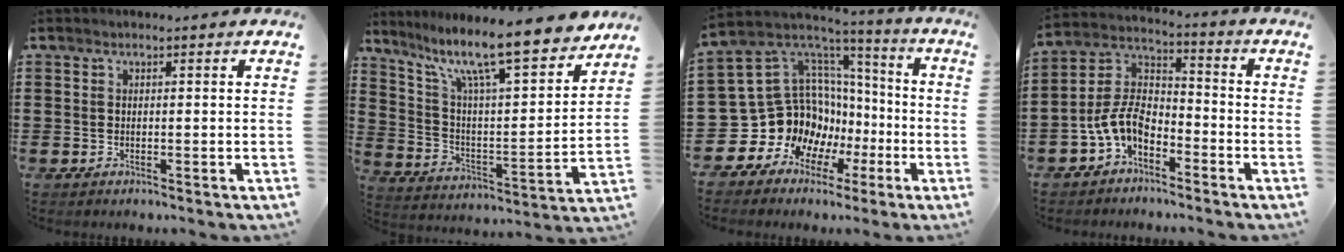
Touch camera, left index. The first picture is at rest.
{"total": 12.6, "force": [10.0, 1.8, 7.5], "torque": [-0.164, -0.066, 0.166]}
{"total": 13.7, "force": [-2.7, 12.8, 4.0], "torque": [-0.142, -0.040, -0.015]}
{"total": 7.5, "force": [-4.3, 4.3, 4.4], "torque": [-0.122, -0.003, -0.096]}